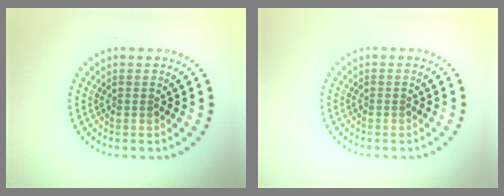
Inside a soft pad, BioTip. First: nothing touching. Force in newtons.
{"total": 0.0}